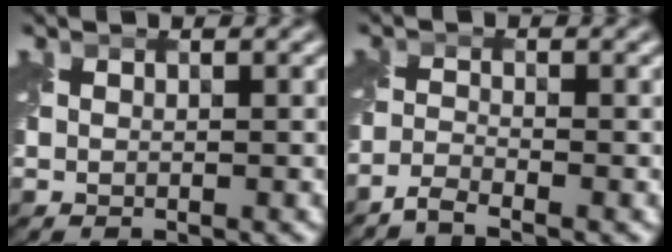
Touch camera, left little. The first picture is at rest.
{"total": 2.0, "force": [-1.8, 0.0, 0.7], "torque": [-0.017, -0.005, -0.050]}